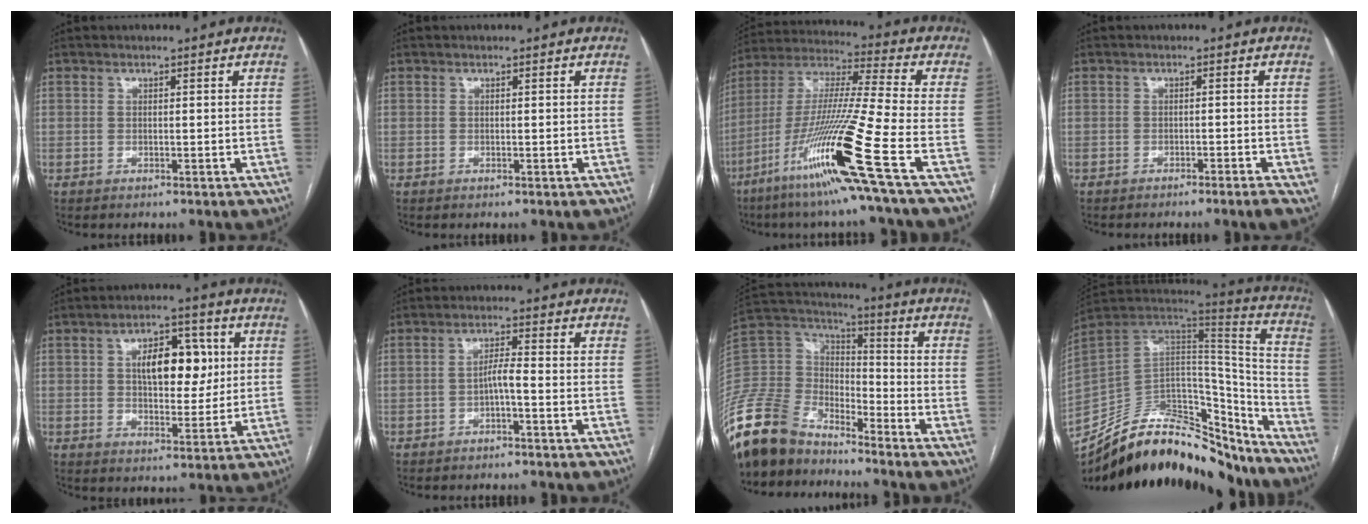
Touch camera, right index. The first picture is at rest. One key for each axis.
{"total": 0.0}
{"total": 21.4, "fx": -9.6, "fy": -1.6, "fz": 19.0, "tx": -0.380, "ty": -0.040, "tz": -0.185}
{"total": 3.5, "fx": -2.2, "fy": 0.2, "fz": 2.7, "tx": -0.029, "ty": -0.005, "tz": -0.031}
{"total": 9.6, "fx": 2.3, "fy": 4.8, "fz": 8.0, "tx": -0.120, "ty": 0.016, "tz": 0.037}
{"total": 2.7, "fx": -1.1, "fy": 0.2, "fz": 2.4, "tx": -0.040, "ty": 0.005, "tz": -0.020}
{"total": 18.7, "fx": -16.1, "fy": 7.1, "fz": 6.1, "tx": -0.141, "ty": 0.027, "tz": -0.306}
{"total": 35.1, "fx": -29.6, "fy": 12.8, "fz": 13.8, "tx": -0.229, "ty": -0.004, "tz": -0.424}